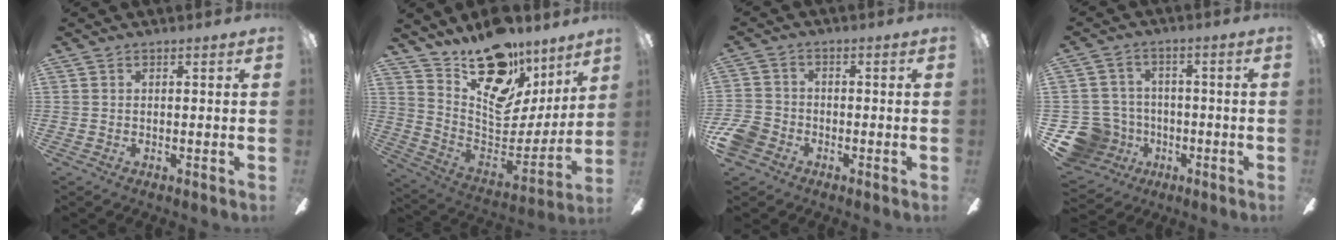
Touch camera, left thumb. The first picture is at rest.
{"total": 19.5, "force": [13.3, 10.6, 9.6], "torque": [-0.141, -0.104, 0.238]}
{"total": 6.6, "force": [-3.4, 5.0, 2.5], "torque": [-0.070, 0.021, -0.067]}
{"total": 11.5, "force": [-4.6, 9.9, 3.5], "torque": [-0.118, 0.030, -0.078]}